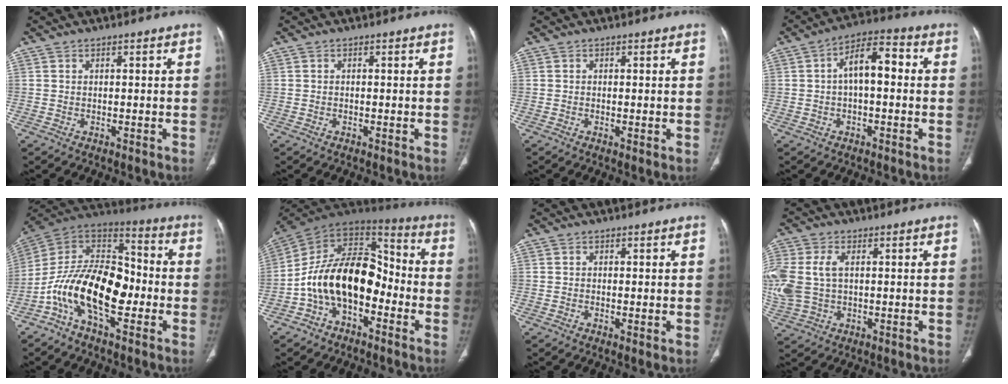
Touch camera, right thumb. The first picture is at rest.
{"total": 0.0}
{"total": 0.8, "force": [-0.1, 0.1, 0.8], "torque": [-0.022, -0.005, -0.003]}
{"total": 8.7, "force": [0.4, 4.2, 7.7], "torque": [-0.118, 0.033, -0.002]}
{"total": 18.9, "force": [-5.5, 9.8, 15.2], "torque": [-0.246, 0.065, -0.105]}
{"total": 17.5, "force": [-4.8, 10.8, 12.9], "torque": [-0.195, 0.081, -0.091]}
{"total": 1.0, "force": [-0.1, 0.2, 0.9], "torque": [-0.024, -0.006, -0.003]}
{"total": 12.3, "force": [1.1, 8.1, 9.1], "torque": [-0.253, 0.008, 0.029]}